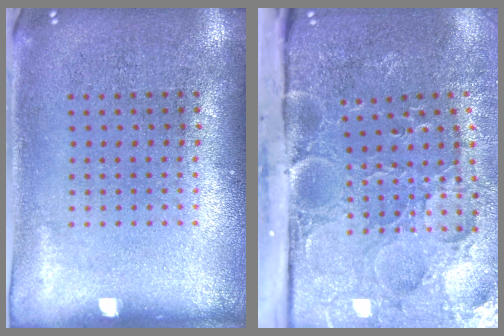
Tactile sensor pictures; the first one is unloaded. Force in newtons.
{"total": 5.3, "press": 4.1, "slide": 3.4}